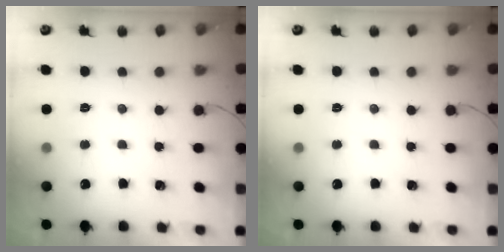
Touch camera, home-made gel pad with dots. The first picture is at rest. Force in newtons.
{"total": 0.0}